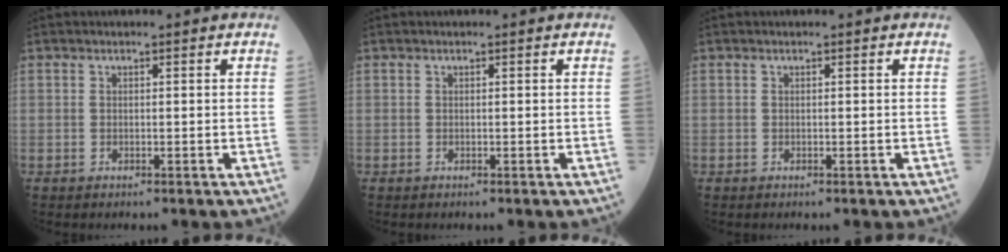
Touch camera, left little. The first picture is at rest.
{"total": 0.0}
{"total": 0.0}